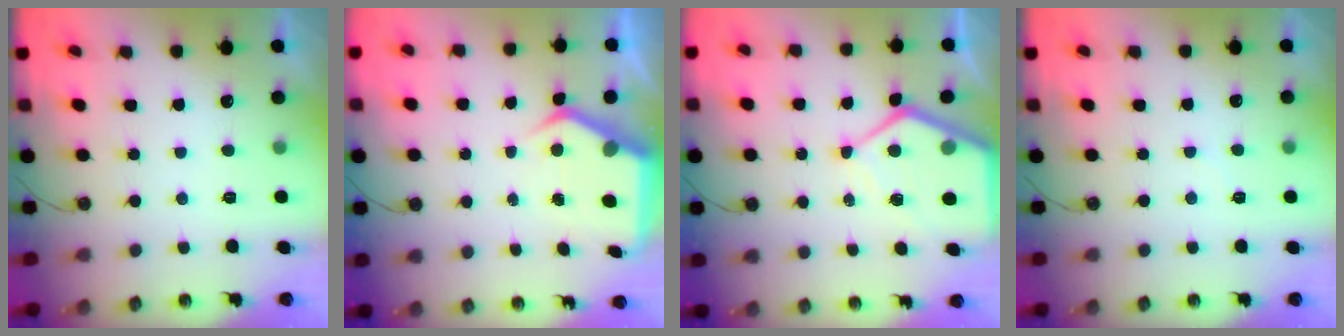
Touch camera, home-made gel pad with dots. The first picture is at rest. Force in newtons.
{"total": 7.2, "press": 7.2, "slide": 0.7}
{"total": 11.2, "press": 11.1, "slide": 1.2}
{"total": 3.0, "press": 2.9, "slide": 0.4}